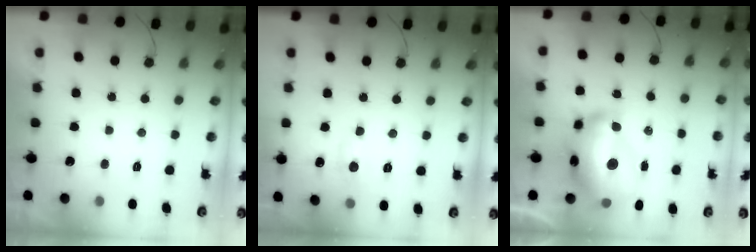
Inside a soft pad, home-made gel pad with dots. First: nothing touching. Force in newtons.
{"total": 4.0, "press": 4.0, "slide": 0.5}
{"total": 21.7, "press": 21.7, "slide": 1.5}